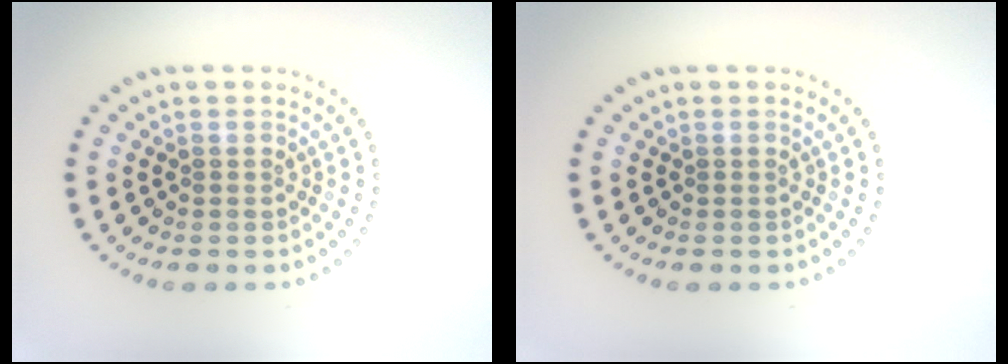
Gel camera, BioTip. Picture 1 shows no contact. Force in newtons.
{"total": 0.0}